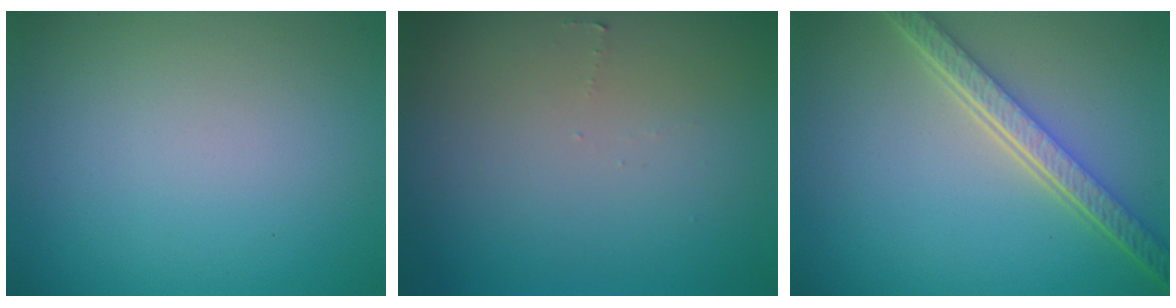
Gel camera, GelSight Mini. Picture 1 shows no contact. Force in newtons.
{"total": 0.5, "press": 0.5, "slide": 0.1}
{"total": 5.6, "press": 4.2, "slide": 3.8}